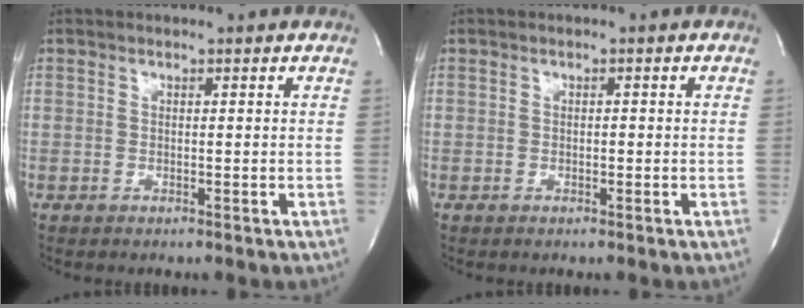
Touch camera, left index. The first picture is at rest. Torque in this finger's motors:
{"motor_torque": [-0.03, -0.01, -0.01, -0.01]}